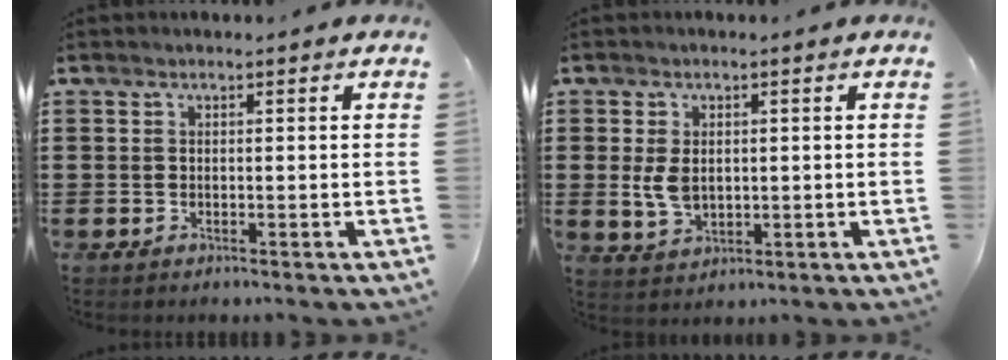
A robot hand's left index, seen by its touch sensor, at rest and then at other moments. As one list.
[{"total": 4.2, "force": [0.4, 2.7, 3.2], "torque": [-0.079, 0.002, 0.004]}]